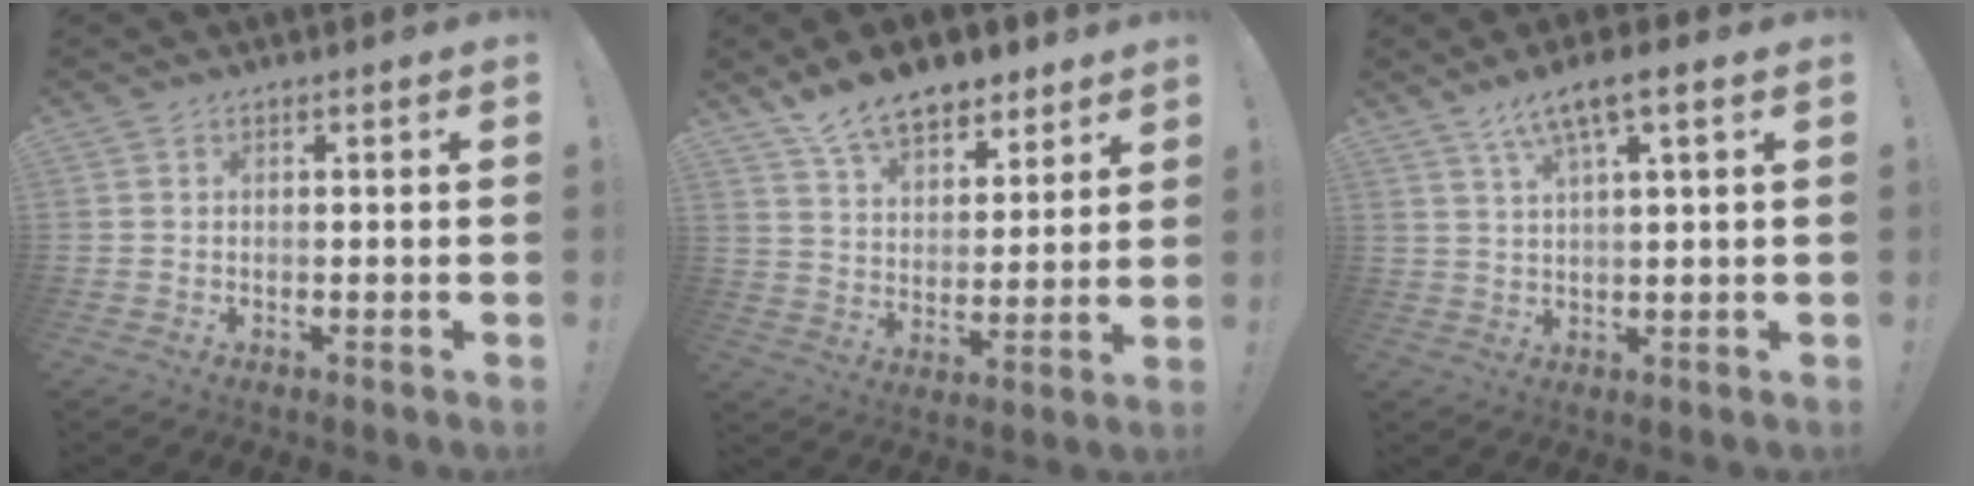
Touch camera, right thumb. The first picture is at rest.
{"total": 13.0, "force": [10.2, 6.2, 5.2], "torque": [-0.086, -0.070, 0.189]}
{"total": 6.9, "force": [4.0, 0.7, 5.5], "torque": [-0.099, -0.018, 0.069]}